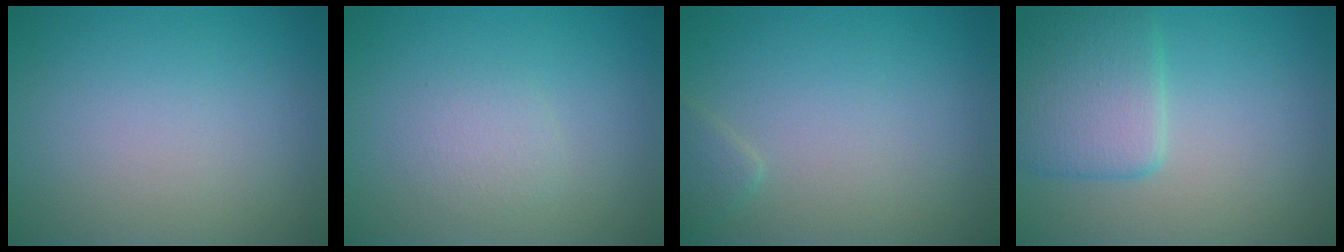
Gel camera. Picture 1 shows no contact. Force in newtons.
{"total": 1.5, "press": 1.5, "slide": 0.0}
{"total": 1.1, "press": 1.1, "slide": 0.1}
{"total": 4.4, "press": 4.4, "slide": 0.1}